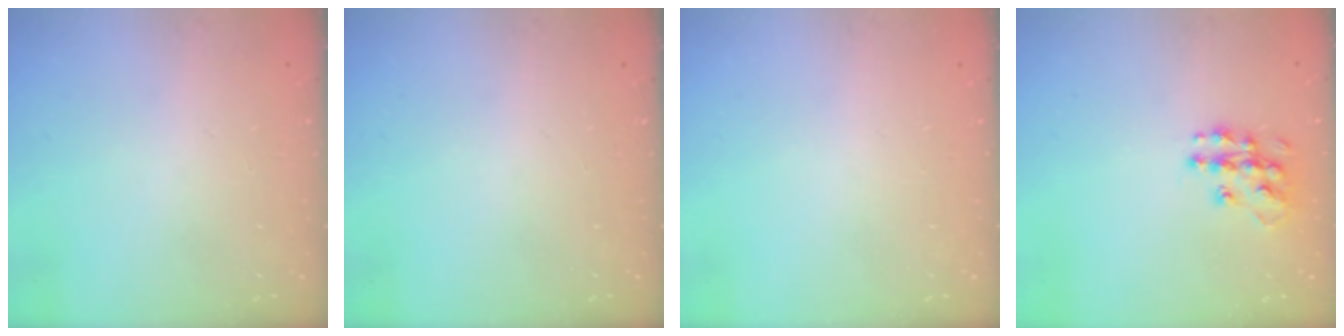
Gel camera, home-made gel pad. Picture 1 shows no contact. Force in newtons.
{"total": 0.0}
{"total": 0.0}
{"total": 10.4, "press": 10.4, "slide": 0.4}